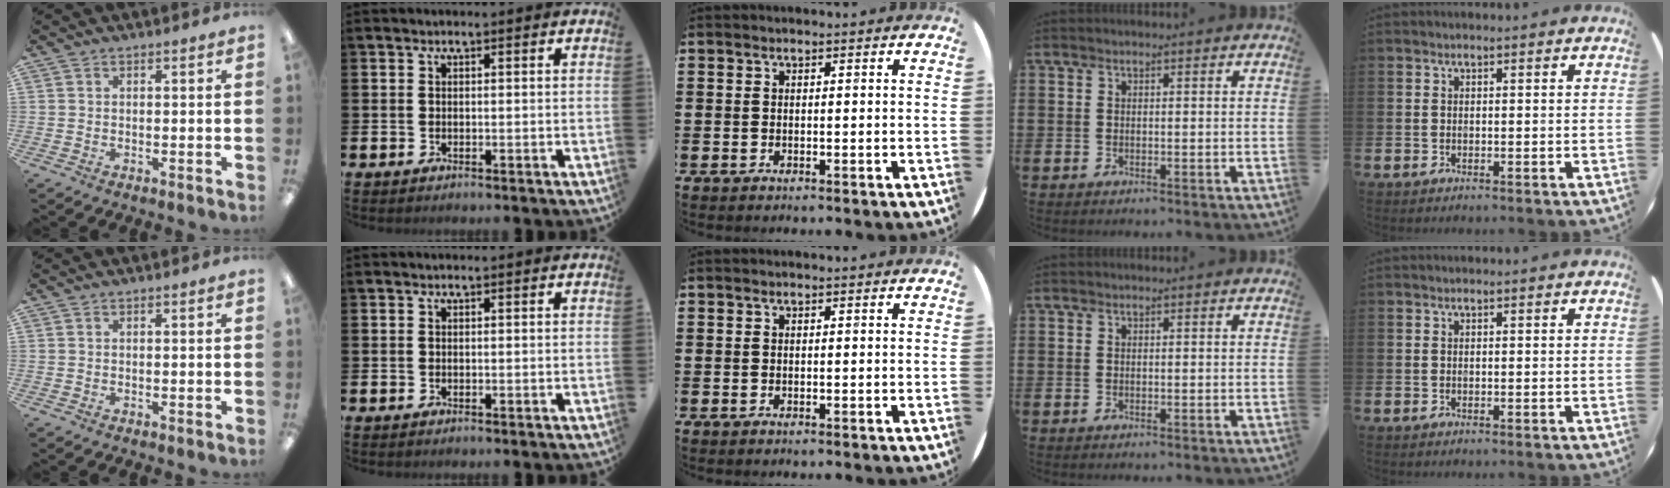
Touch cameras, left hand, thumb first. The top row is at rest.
{}